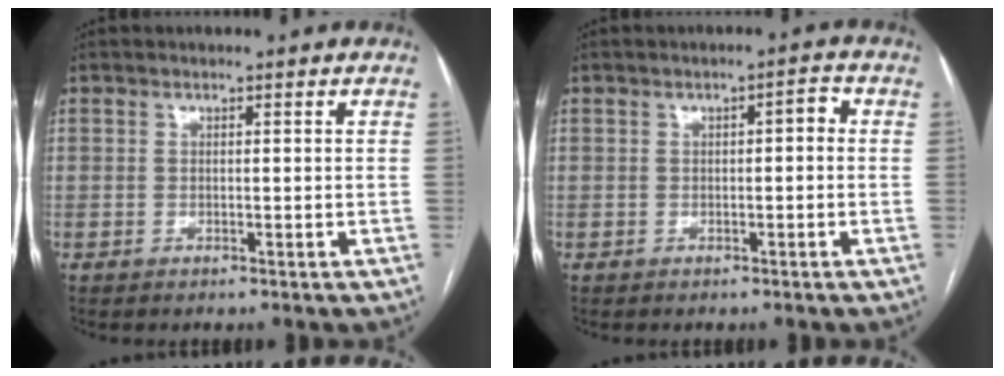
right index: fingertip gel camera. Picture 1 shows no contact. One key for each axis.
{"total": 1.9, "fx": 0.0, "fy": 0.6, "fz": 1.8, "tx": -0.021, "ty": 0.011, "tz": -0.001}